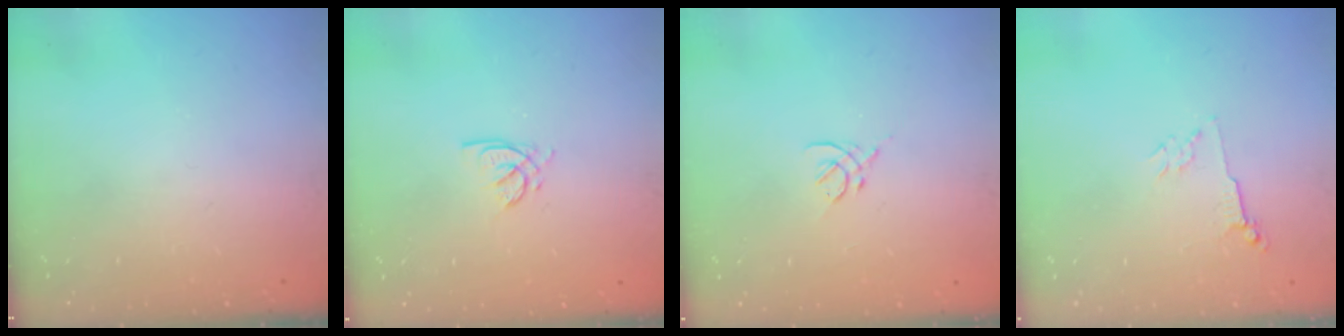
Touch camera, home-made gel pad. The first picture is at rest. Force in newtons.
{"total": 2.6, "press": 2.6, "slide": 0.2}
{"total": 2.7, "press": 2.6, "slide": 0.8}
{"total": 2.8, "press": 2.7, "slide": 0.6}